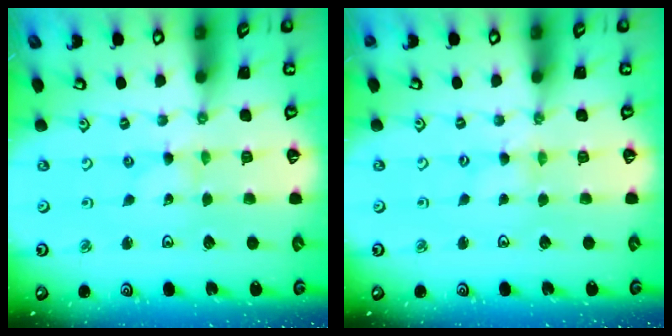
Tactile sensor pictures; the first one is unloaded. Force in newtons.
{"total": 1.1, "press": 1.1, "slide": 0.1}